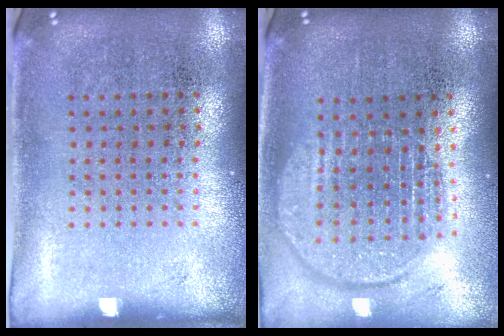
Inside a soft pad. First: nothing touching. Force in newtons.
{"total": 1.9, "press": 1.7, "slide": 1.0}